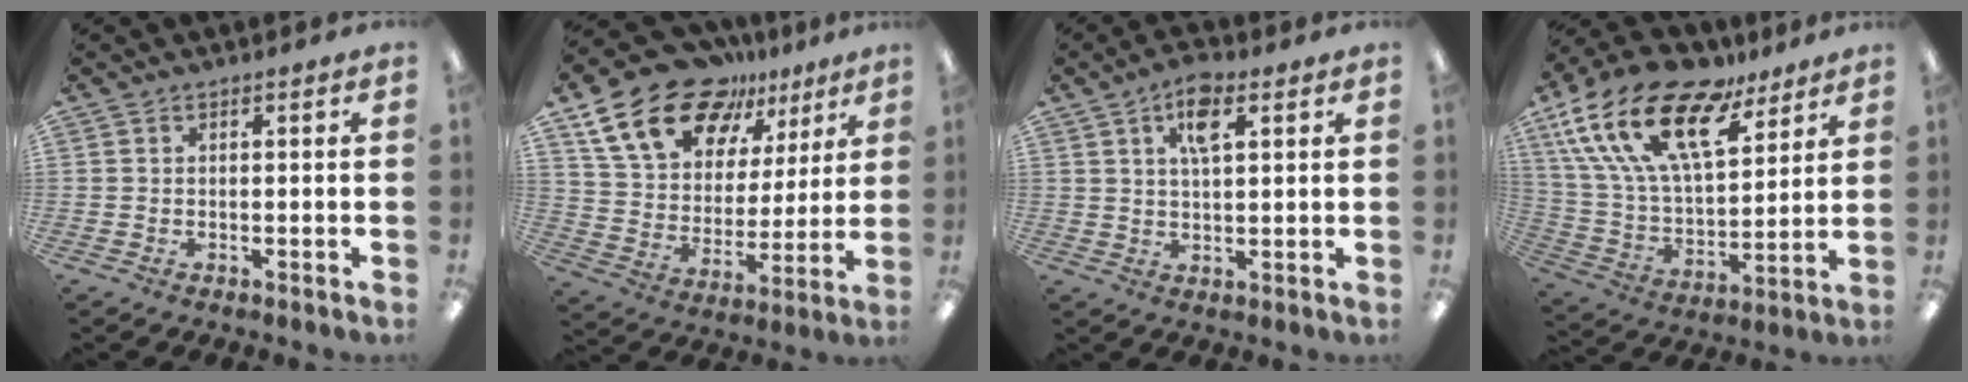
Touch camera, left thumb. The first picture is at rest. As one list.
[{"total": 20.4, "force": [12.9, 12.3, 9.9], "torque": [-0.176, -0.062, 0.236]}, {"total": 7.1, "force": [3.7, 2.9, 5.3], "torque": [-0.089, -0.001, 0.060]}, {"total": 23.3, "force": [14.1, 10.9, 15.1], "torque": [-0.315, -0.075, 0.251]}]